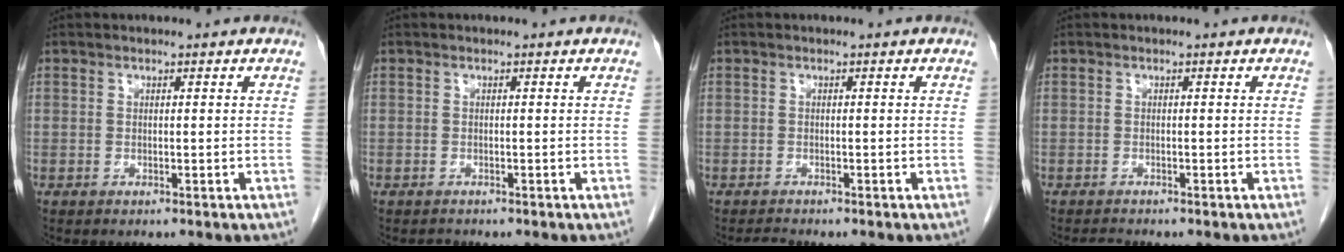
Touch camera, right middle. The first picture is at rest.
{"total": 0.6, "force": [-0.5, 0.2, 0.0], "torque": [-0.004, -0.001, -0.010]}
{"total": 0.8, "force": [-0.8, -0.1, 0.0], "torque": [-0.005, -0.006, -0.012]}
{"total": 1.0, "force": [-1.0, 0.0, 0.1], "torque": [-0.006, -0.006, -0.014]}